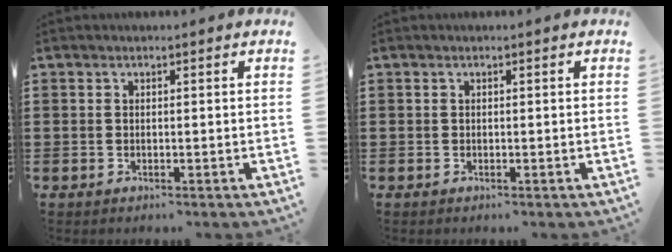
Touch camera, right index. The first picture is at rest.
{"total": 0.0}